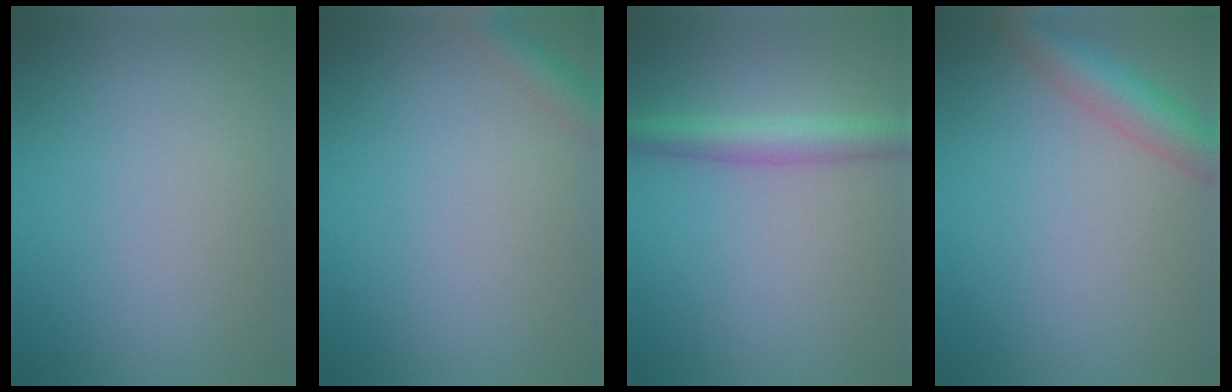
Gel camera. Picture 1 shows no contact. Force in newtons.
{"total": 2.3, "press": 2.3, "slide": 0.1}
{"total": 3.7, "press": 3.7, "slide": 0.1}
{"total": 4.7, "press": 4.7, "slide": 0.1}